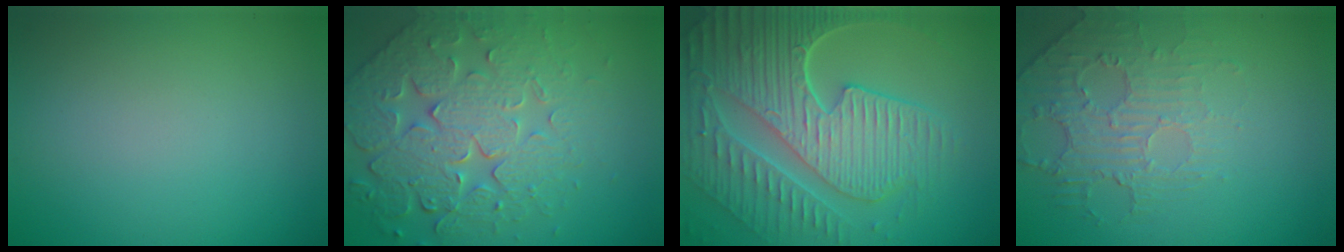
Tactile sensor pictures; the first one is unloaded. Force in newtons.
{"total": 7.8, "press": 5.7, "slide": 5.4}
{"total": 8.9, "press": 6.5, "slide": 6.1}
{"total": 2.3, "press": 1.5, "slide": 1.7}